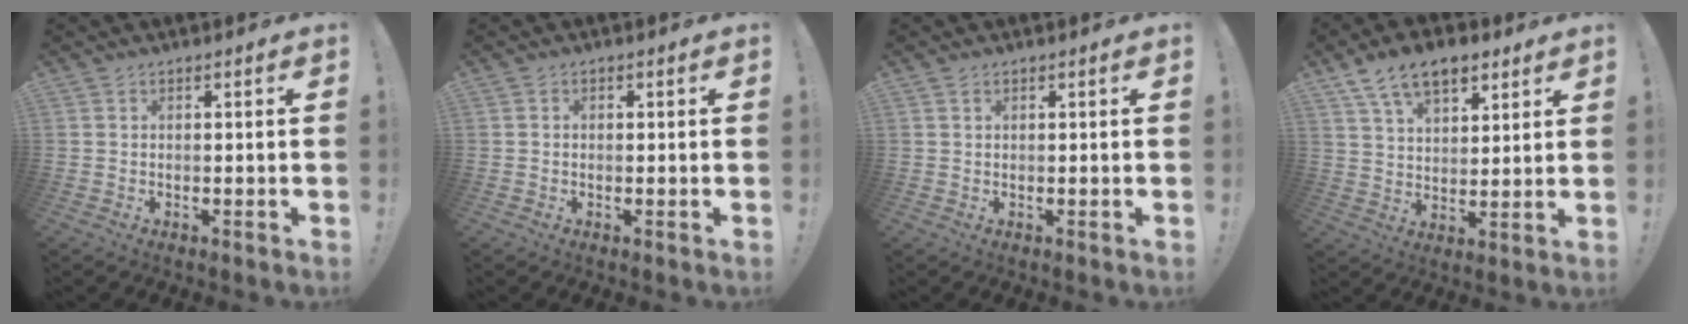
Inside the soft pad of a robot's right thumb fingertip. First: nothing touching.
{"total": 0.7, "force": [-0.3, 0.7, 0.1], "torque": [-0.001, 0.003, -0.007]}
{"total": 0.8, "force": [0.6, 0.5, 0.4], "torque": [-0.001, -0.002, 0.009]}
{"total": 11.8, "force": [7.3, 6.6, 6.4], "torque": [-0.111, -0.026, 0.139]}